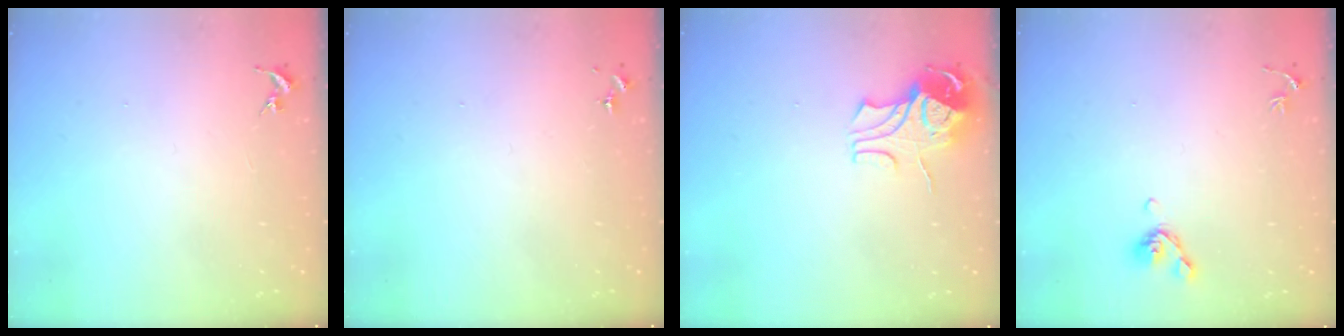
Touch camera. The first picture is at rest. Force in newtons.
{"total": 0.0}
{"total": 9.3, "press": 9.3, "slide": 1.2}
{"total": 6.5, "press": 6.4, "slide": 1.3}